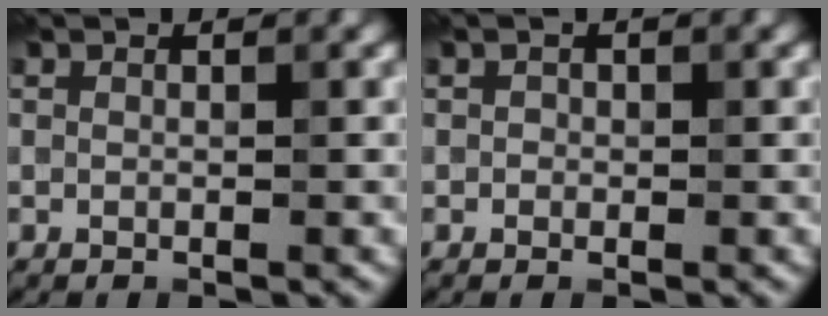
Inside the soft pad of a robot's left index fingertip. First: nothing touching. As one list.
[{"total": 0.6, "force": [-0.1, 0.6, 0.0], "torque": [0.004, 0.003, -0.003]}]